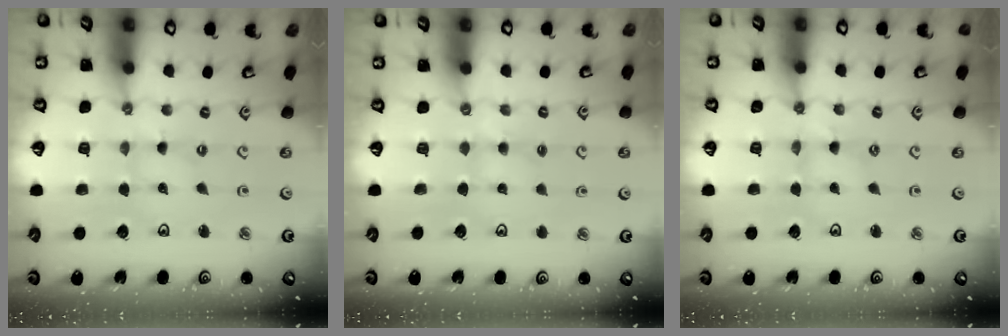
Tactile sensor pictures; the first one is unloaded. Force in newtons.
{"total": 2.4, "press": 2.4, "slide": 0.4}
{"total": 0.0}